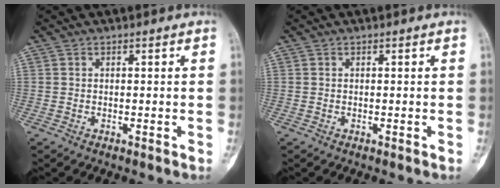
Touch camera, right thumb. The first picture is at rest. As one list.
[{"total": 0.0}]